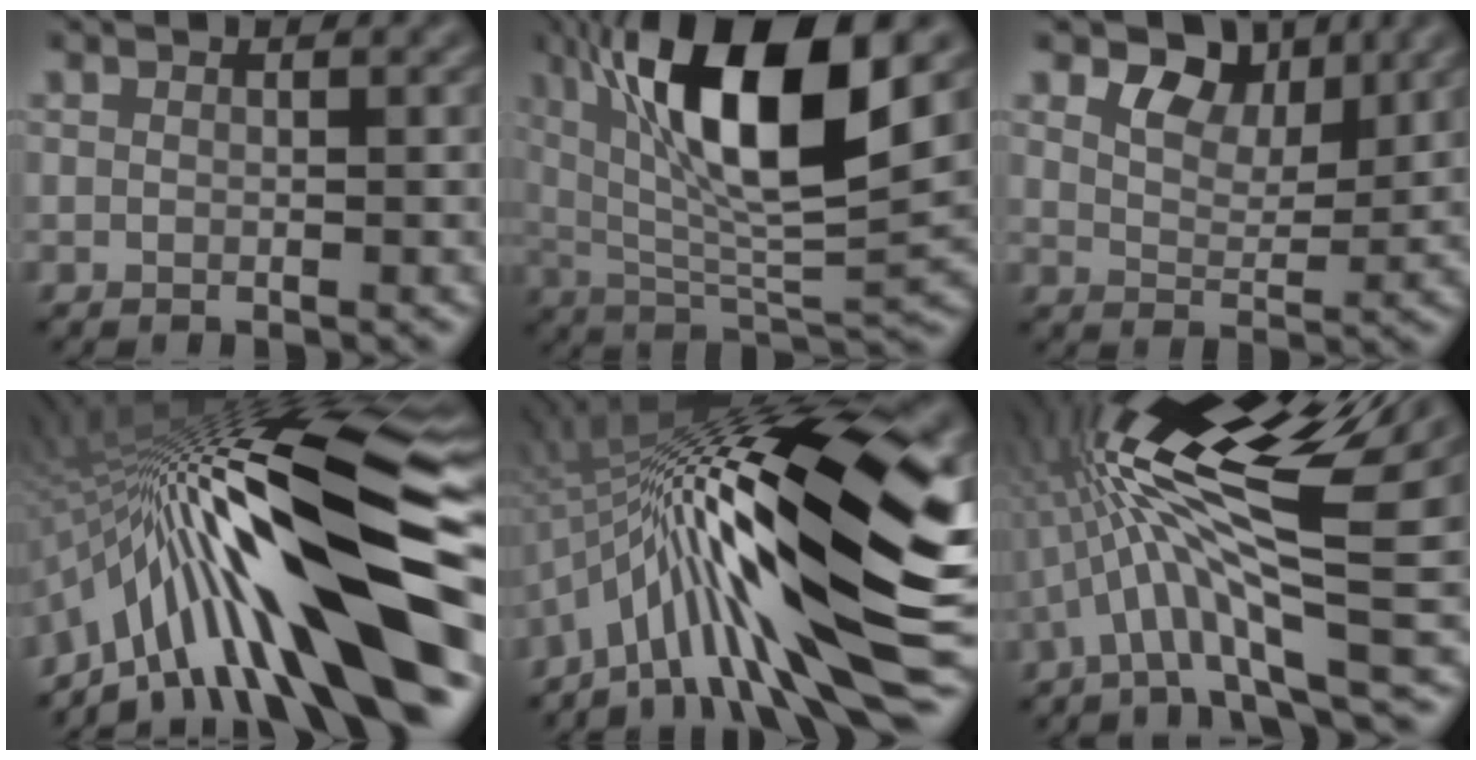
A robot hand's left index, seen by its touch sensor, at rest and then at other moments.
{"total": 13.4, "force": [4.7, 3.8, 11.9], "torque": [-0.194, 0.013, 0.082]}
{"total": 5.6, "force": [3.6, 3.2, 3.0], "torque": [-0.044, 0.002, 0.051]}
{"total": 16.3, "force": [-5.1, 4.1, 15.0], "torque": [-0.244, 0.043, -0.083]}
{"total": 17.7, "force": [-2.9, 5.0, 16.7], "torque": [-0.268, 0.039, -0.068]}
{"total": 13.5, "force": [1.4, 3.2, 13.0], "torque": [-0.239, 0.022, 0.032]}